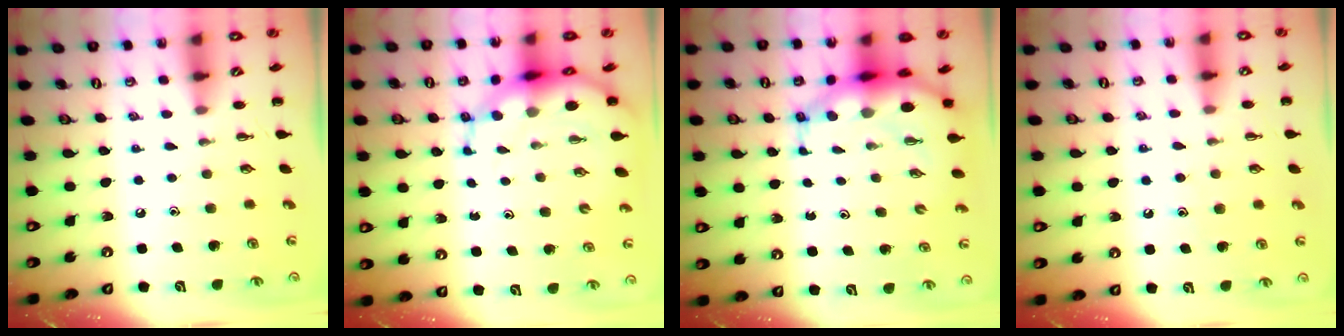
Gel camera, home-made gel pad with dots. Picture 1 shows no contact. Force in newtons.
{"total": 10.6, "press": 10.2, "slide": 2.7}
{"total": 8.5, "press": 8.2, "slide": 2.1}
{"total": 8.6, "press": 8.5, "slide": 1.3}